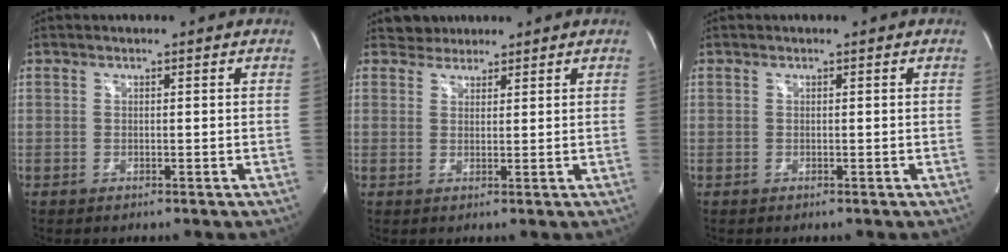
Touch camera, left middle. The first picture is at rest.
{"total": 2.4, "force": [2.1, 1.2, -0.4], "torque": [0.007, 0.012, 0.031]}
{"total": 0.0}